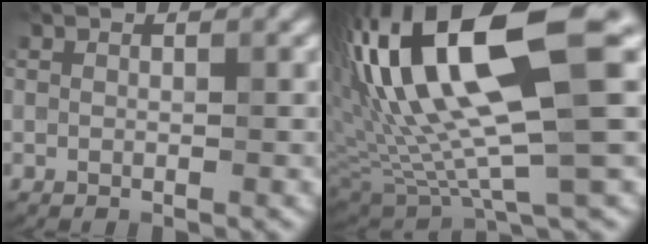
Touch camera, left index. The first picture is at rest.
{"total": 17.2, "force": [4.6, 4.9, 15.9], "torque": [-0.311, 0.005, 0.088]}